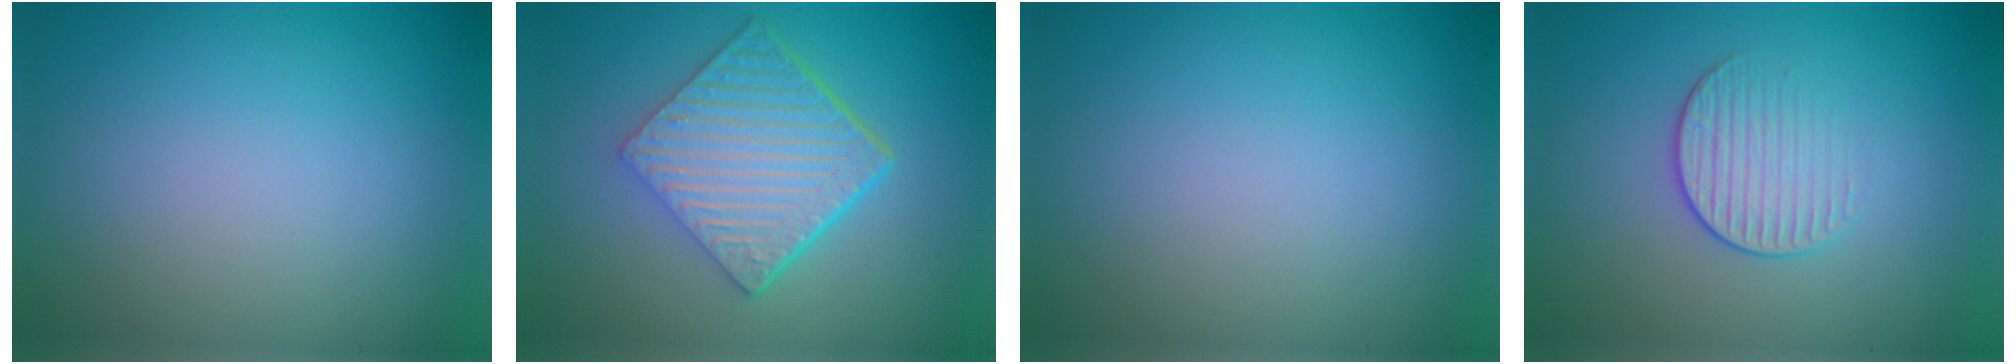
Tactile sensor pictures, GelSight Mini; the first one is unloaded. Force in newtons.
{"total": 7.1, "press": 4.7, "slide": 5.3}
{"total": 0.0}
{"total": 2.0, "press": 1.4, "slide": 1.4}